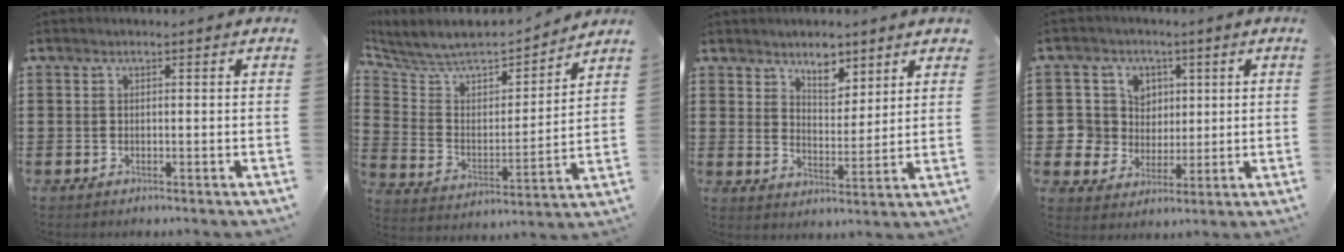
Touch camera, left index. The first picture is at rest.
{"total": 6.3, "force": [5.6, 2.3, 1.5], "torque": [-0.066, -0.043, 0.092]}
{"total": 5.7, "force": [4.6, 2.8, 1.8], "torque": [-0.028, -0.010, 0.080]}
{"total": 6.9, "force": [2.1, 6.6, 0.6], "torque": [-0.044, 0.011, 0.041]}